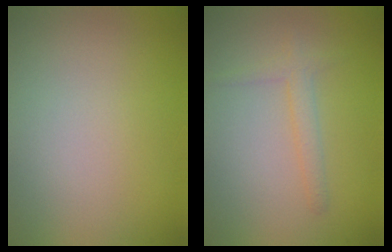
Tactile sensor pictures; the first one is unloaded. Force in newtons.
{"total": 1.6, "press": 1.6, "slide": 0.1}